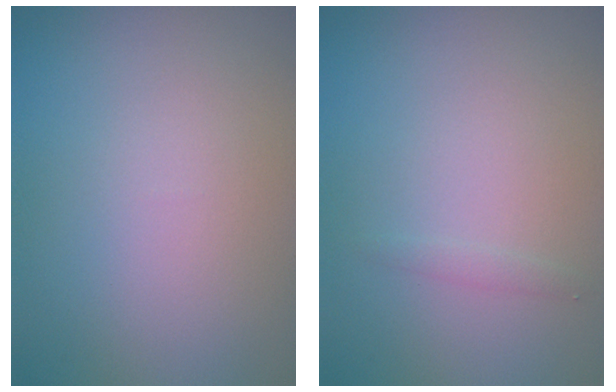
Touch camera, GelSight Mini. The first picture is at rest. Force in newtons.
{"total": 0.6, "press": 0.6, "slide": 0.0}